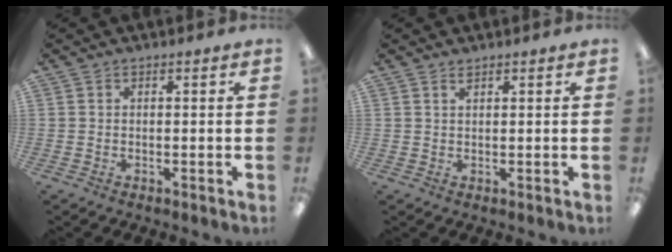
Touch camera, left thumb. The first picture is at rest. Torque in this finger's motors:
{"motor_torque": [0.01, -0.05, -0.25, 0.07, -0.01]}